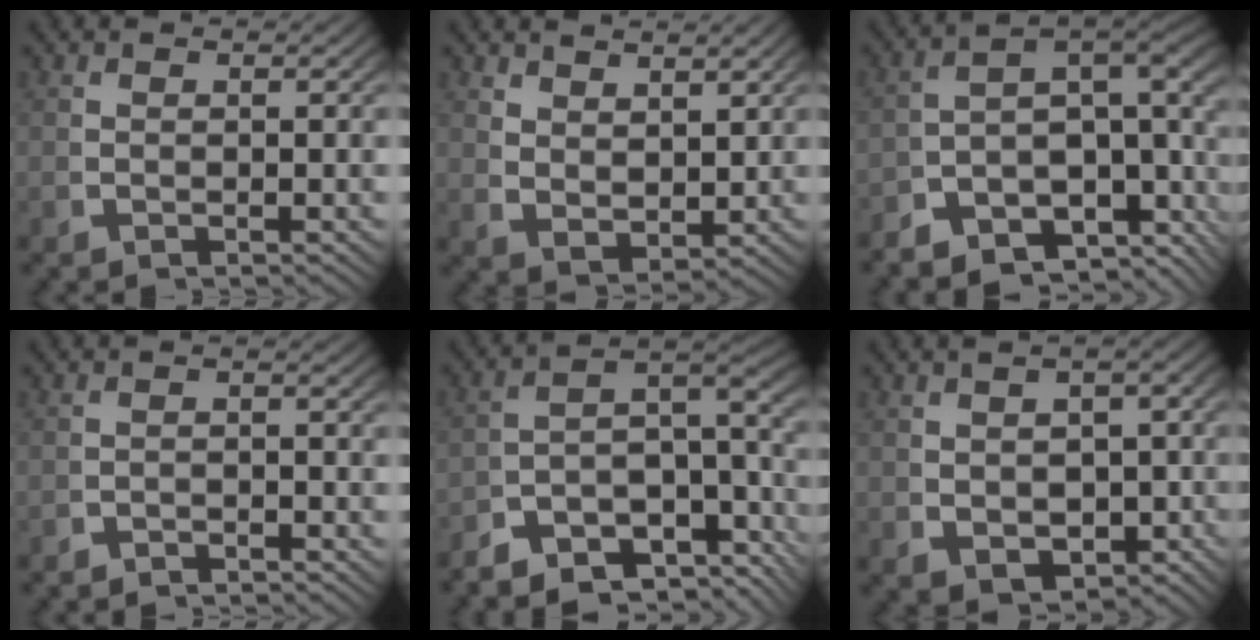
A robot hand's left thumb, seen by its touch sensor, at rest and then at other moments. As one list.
[{"total": 3.1, "force": [1.9, 1.6, 1.8], "torque": [-0.030, -0.014, 0.051]}, {"total": 12.3, "force": [-1.8, 8.2, 8.9], "torque": [-0.128, -0.020, -0.042]}, {"total": 2.1, "force": [-2.1, 0.3, 0.1], "torque": [0.002, -0.010, -0.035]}, {"total": 11.6, "force": [-3.9, 7.3, 8.1], "torque": [-0.134, -0.035, -0.062]}, {"total": 4.9, "force": [-1.1, 3.5, 3.3], "torque": [-0.059, -0.031, 0.005]}]